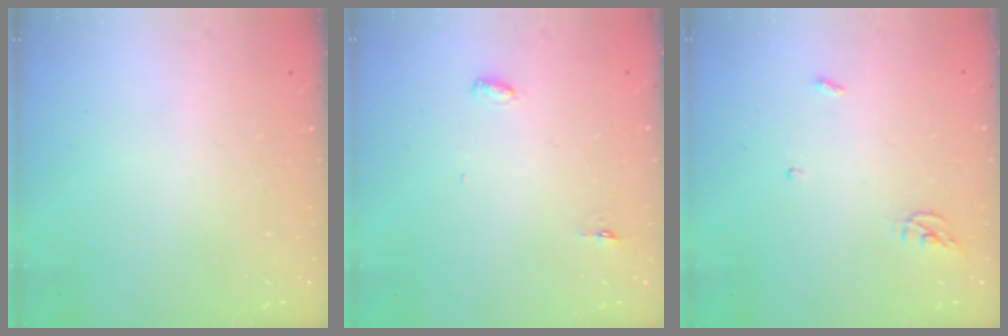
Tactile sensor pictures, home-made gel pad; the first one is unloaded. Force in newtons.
{"total": 3.0, "press": 2.8, "slide": 0.9}
{"total": 3.8, "press": 3.8, "slide": 0.3}